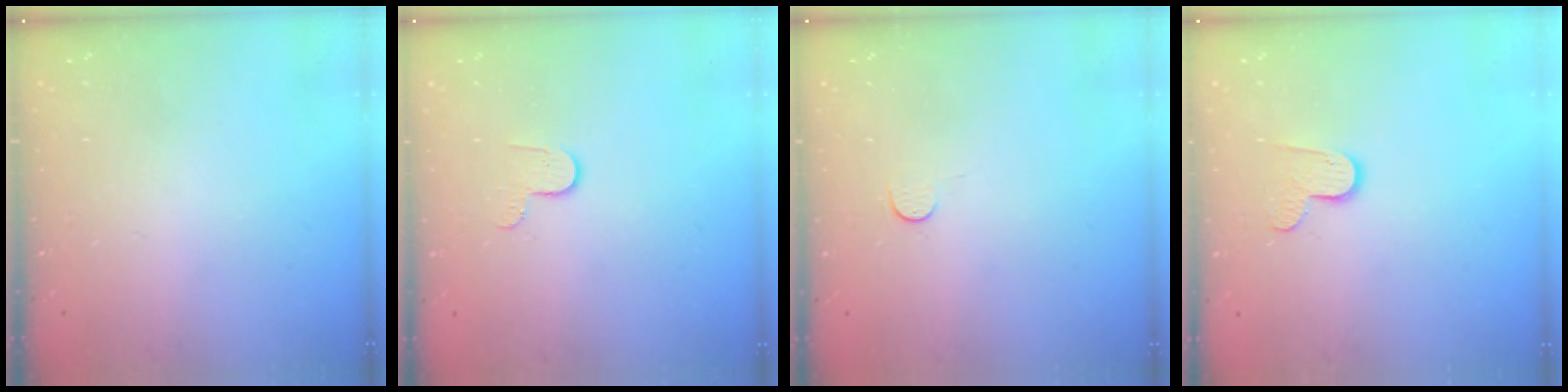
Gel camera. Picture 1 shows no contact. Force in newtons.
{"total": 4.6, "press": 4.6, "slide": 0.5}
{"total": 2.8, "press": 2.8, "slide": 0.4}
{"total": 7.1, "press": 7.1, "slide": 0.5}